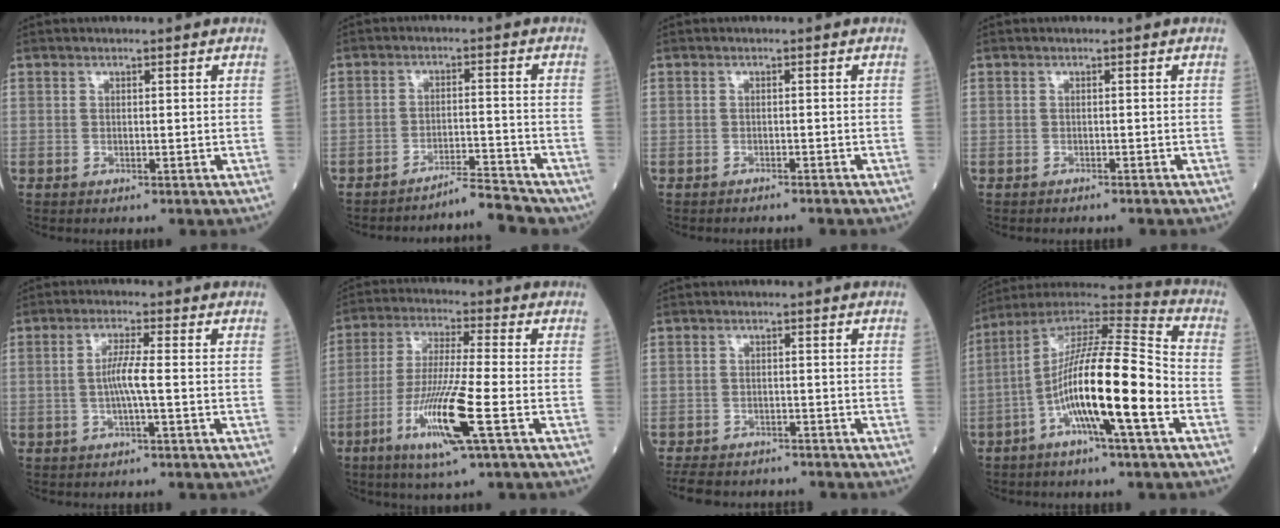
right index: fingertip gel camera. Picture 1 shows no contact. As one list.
[{"total": 5.3, "force": [-5.3, -0.3, 0.4], "torque": [0.003, 0.008, -0.083]}, {"total": 2.0, "force": [-2.0, 0.0, 0.4], "torque": [-0.006, -0.002, -0.025]}, {"total": 1.4, "force": [-1.3, 0.1, 0.4], "torque": [-0.008, -0.001, -0.017]}, {"total": 3.9, "force": [-0.6, -0.3, 3.8], "torque": [-0.075, 0.003, -0.013]}, {"total": 12.2, "force": [-4.8, -0.4, 11.2], "torque": [-0.225, -0.022, -0.092]}, {"total": 8.5, "force": [-7.6, 3.2, 2.4], "torque": [-0.040, -0.004, -0.107]}, {"total": 17.7, "force": [-4.9, 0.7, 17.0], "torque": [-0.303, 0.001, -0.094]}]